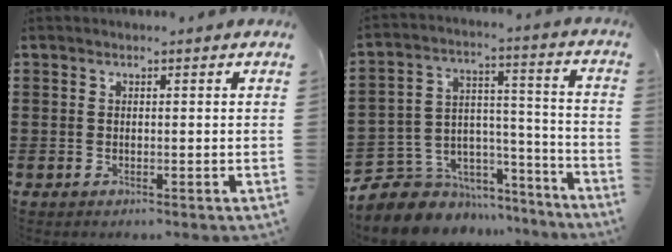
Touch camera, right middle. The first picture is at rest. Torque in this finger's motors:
{"motor_torque": [0.41, -0.05, 0.19, 0.08]}